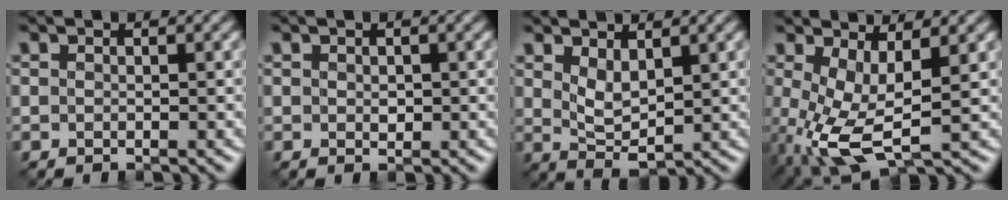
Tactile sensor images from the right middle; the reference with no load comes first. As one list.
[{"total": 0.8, "force": [-0.1, 0.6, 0.5], "torque": [-0.009, -0.005, 0.001]}, {"total": 2.9, "force": [1.2, 1.3, 2.3], "torque": [-0.051, -0.009, 0.031]}, {"total": 6.2, "force": [-0.6, 2.6, 5.6], "torque": [-0.134, -0.011, -0.006]}]